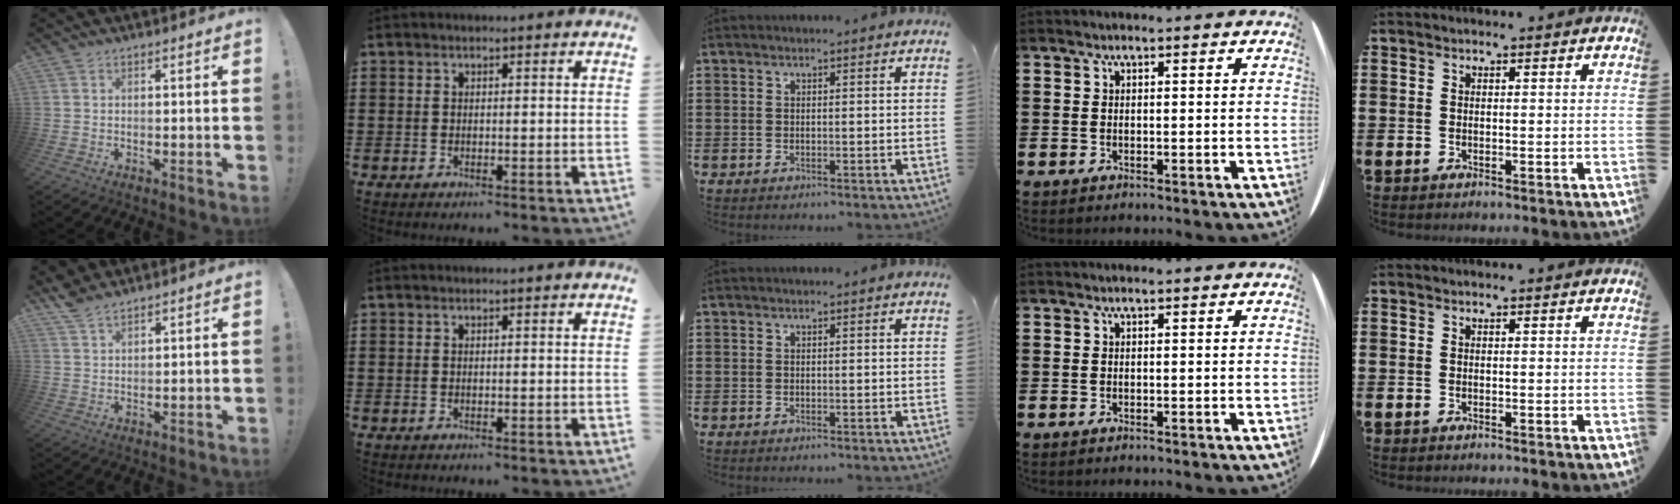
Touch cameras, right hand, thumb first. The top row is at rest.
{"thumb": {"total": 5.0, "force": [4.3, 1.5, 2.1], "torque": [-0.043, -0.022, 0.082]}}